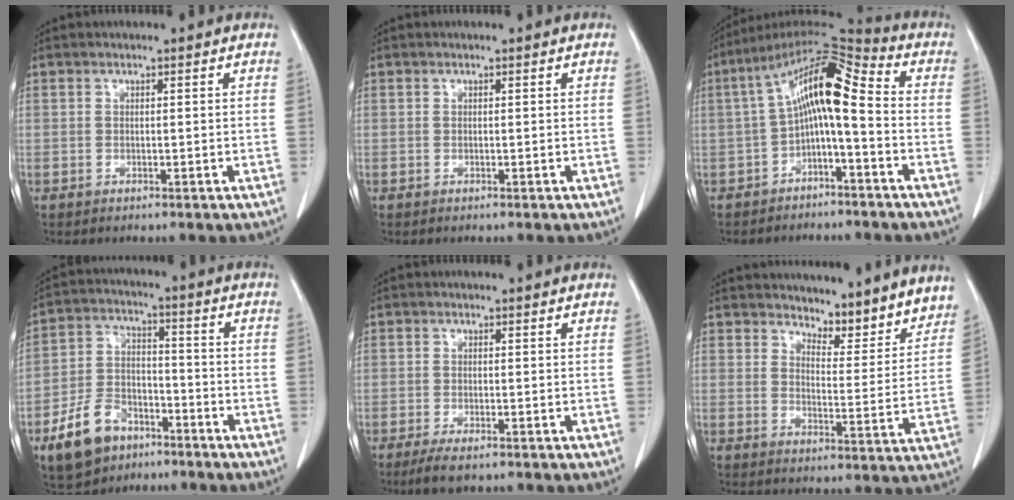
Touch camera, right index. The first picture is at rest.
{"total": 0.0}
{"total": 12.1, "force": [-0.8, 2.9, 11.7], "torque": [-0.204, 0.054, -0.017]}
{"total": 10.4, "force": [-6.5, 6.4, 5.1], "torque": [-0.110, 0.007, -0.111]}
{"total": 3.4, "force": [-2.4, 0.8, 2.2], "torque": [-0.043, -0.007, -0.039]}
{"total": 9.5, "force": [8.8, 2.9, 2.0], "torque": [-0.005, -0.016, 0.106]}